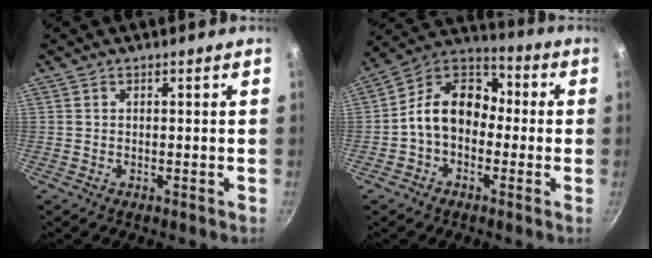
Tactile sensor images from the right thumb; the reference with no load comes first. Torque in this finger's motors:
{"motor_torque": [0.19, 1.63, 1.12, -0.50, 0.13]}